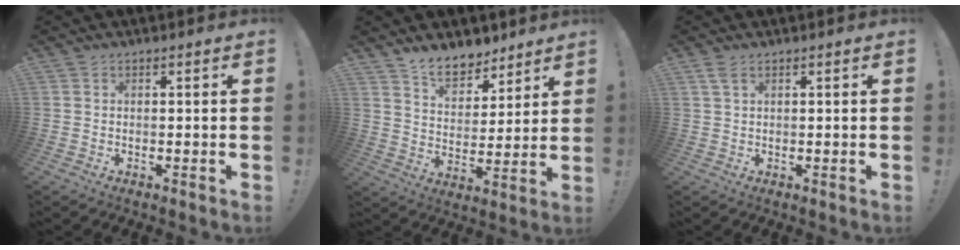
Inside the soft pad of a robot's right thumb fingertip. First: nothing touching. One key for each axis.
{"total": 10.0, "fx": 8.1, "fy": 5.0, "fz": 3.0, "tx": -0.055, "ty": -0.060, "tz": 0.158}
{"total": 2.4, "fx": 1.3, "fy": 1.1, "fz": 1.7, "tx": -0.041, "ty": 0.003, "tz": 0.025}